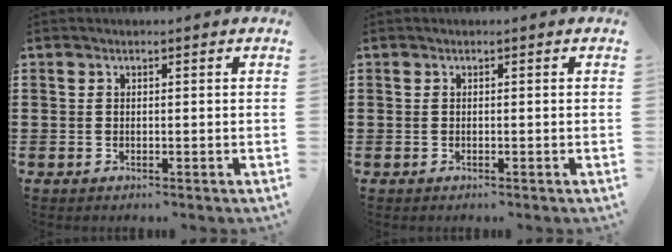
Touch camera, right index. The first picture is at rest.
{"total": 0.0}